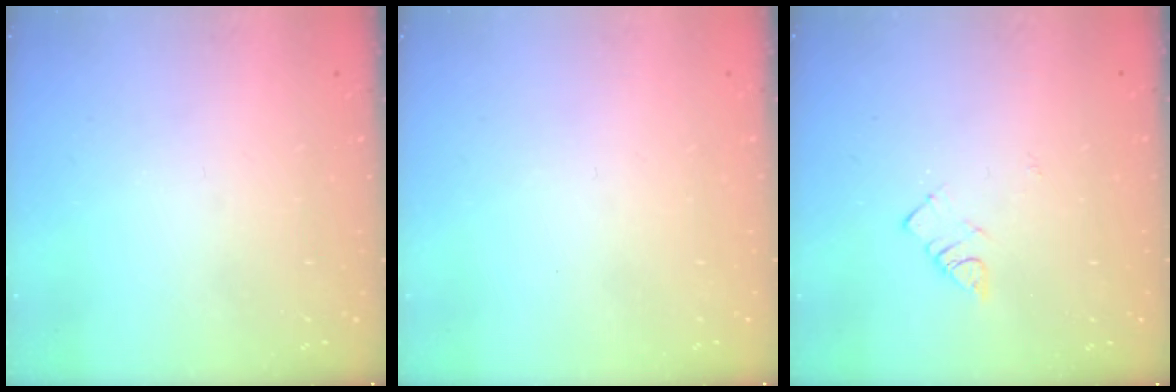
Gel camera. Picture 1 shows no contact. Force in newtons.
{"total": 1.6, "press": 1.5, "slide": 0.1}
{"total": 2.3, "press": 2.3, "slide": 0.4}